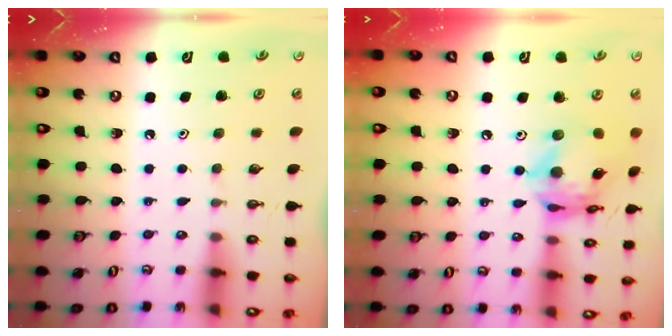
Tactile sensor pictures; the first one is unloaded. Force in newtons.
{"total": 14.8, "press": 14.7, "slide": 1.3}